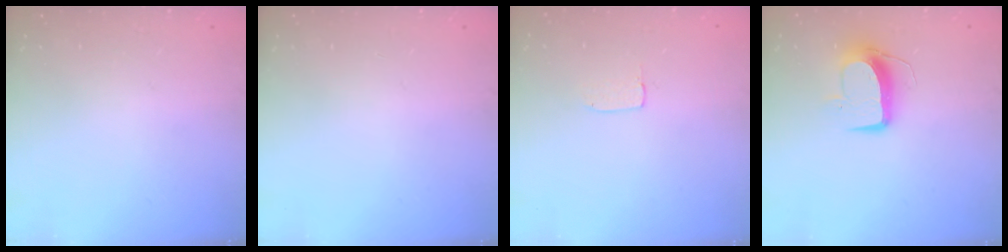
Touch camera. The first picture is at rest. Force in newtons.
{"total": 0.0}
{"total": 3.4, "press": 3.4, "slide": 0.1}
{"total": 9.9, "press": 9.8, "slide": 1.0}